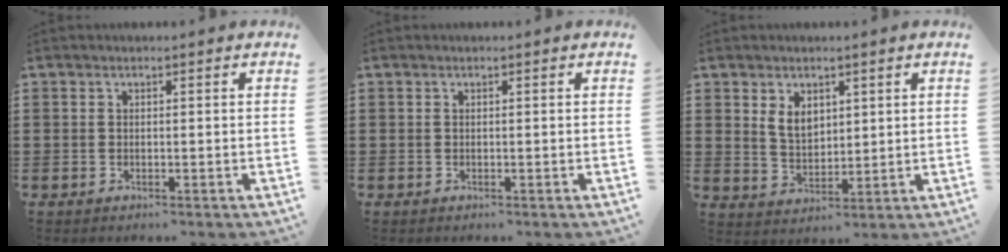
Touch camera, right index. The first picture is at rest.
{"total": 0.0}
{"total": 4.3, "force": [2.0, 2.8, 2.6], "torque": [-0.051, 0.007, 0.035]}